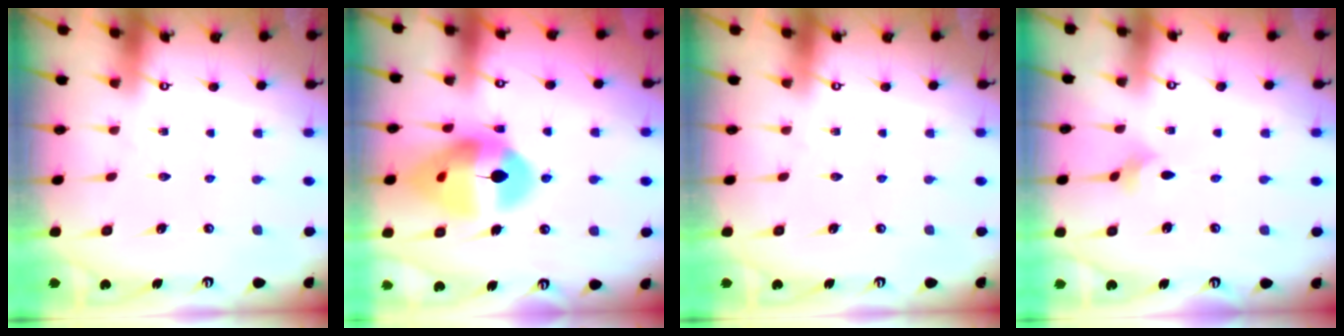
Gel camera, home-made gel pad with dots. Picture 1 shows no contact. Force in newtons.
{"total": 15.7, "press": 15.6, "slide": 1.8}
{"total": 0.0}
{"total": 1.8, "press": 1.7, "slide": 0.5}